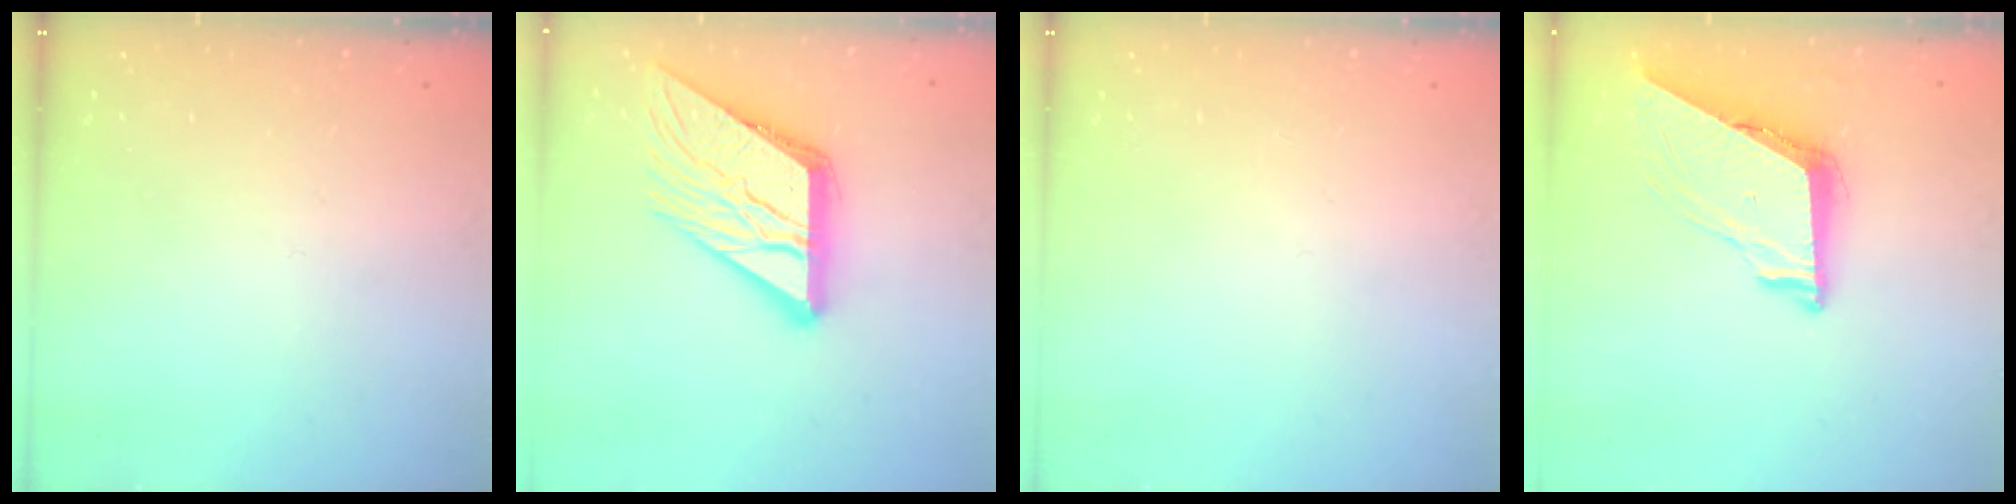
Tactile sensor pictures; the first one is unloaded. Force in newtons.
{"total": 20.0, "press": 19.8, "slide": 2.2}
{"total": 0.0}
{"total": 8.4, "press": 8.4, "slide": 0.9}